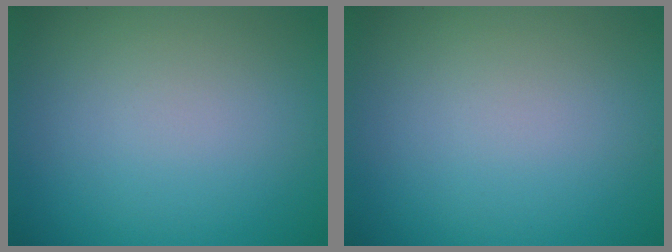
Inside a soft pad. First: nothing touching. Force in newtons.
{"total": 0.0}